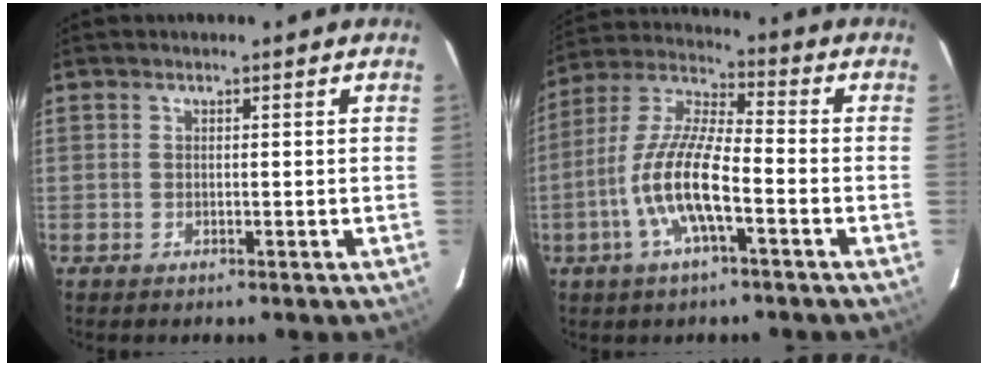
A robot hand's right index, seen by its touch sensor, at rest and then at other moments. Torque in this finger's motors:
{"motor_torque": [1.19, -0.95, 1.02, 0.21]}